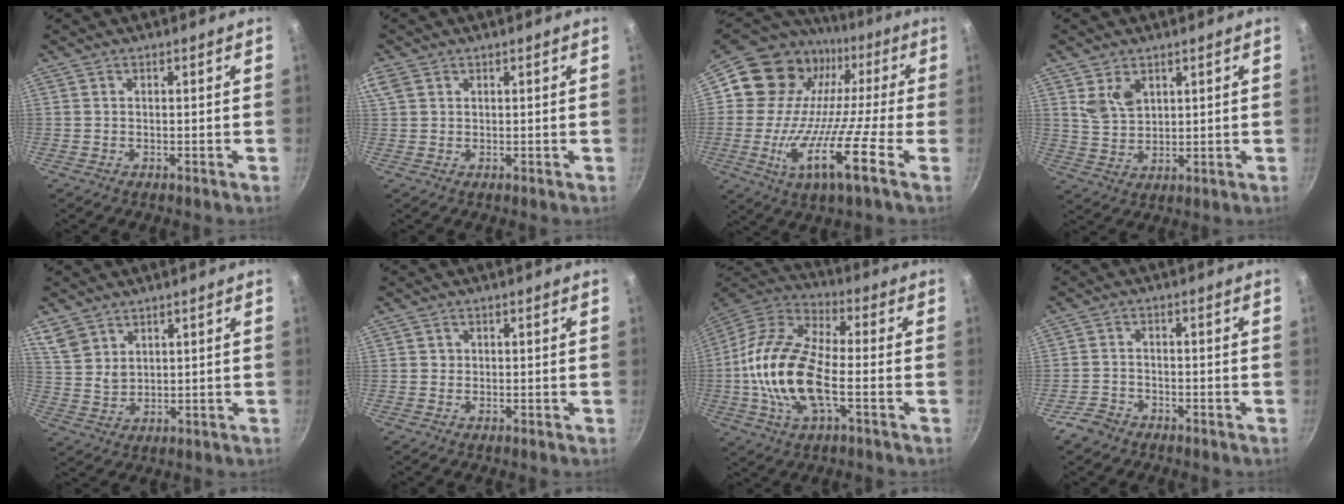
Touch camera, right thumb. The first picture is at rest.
{"total": 4.7, "force": [2.1, 3.3, 2.6], "torque": [-0.059, 0.013, 0.046]}
{"total": 17.8, "force": [-3.1, 10.1, 14.3], "torque": [-0.240, 0.032, -0.076]}
{"total": 5.8, "force": [2.7, 3.8, 3.4], "torque": [-0.051, -0.018, 0.058]}
{"total": 5.9, "force": [4.0, 3.7, 2.2], "torque": [-0.028, -0.014, 0.090]}
{"total": 0.7, "force": [0.1, 0.7, 0.0], "torque": [0.007, 0.002, 0.001]}
{"total": 18.5, "force": [-3.1, 8.7, 16.0], "torque": [-0.308, 0.032, -0.074]}
{"total": 3.7, "force": [-2.7, 2.3, 0.9], "torque": [-0.018, 0.030, -0.048]}